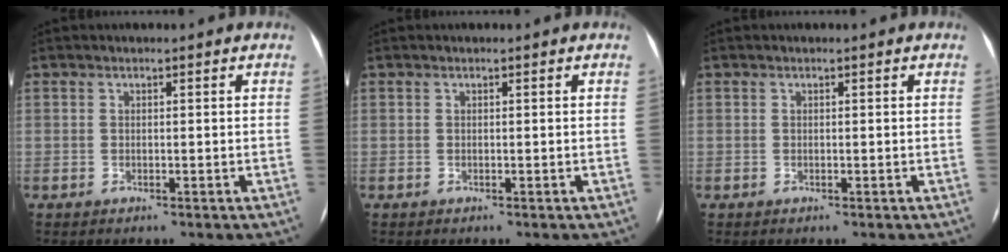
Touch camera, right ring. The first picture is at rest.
{"total": 0.0}
{"total": 0.0}